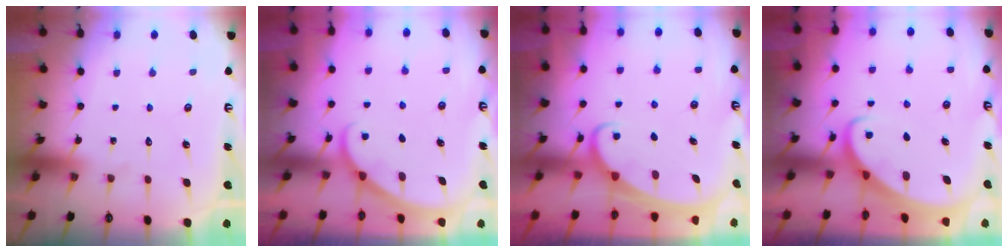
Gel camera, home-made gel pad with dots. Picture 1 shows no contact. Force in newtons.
{"total": 3.2, "press": 3.2, "slide": 0.3}
{"total": 2.4, "press": 2.3, "slide": 0.3}
{"total": 2.7, "press": 2.7, "slide": 0.3}